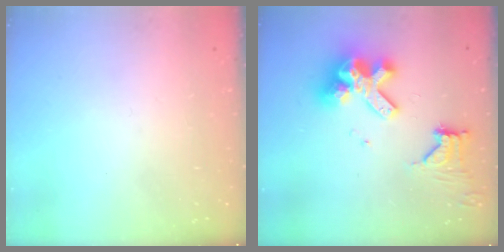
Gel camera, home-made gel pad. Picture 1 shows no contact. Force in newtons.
{"total": 14.9, "press": 14.8, "slide": 1.9}